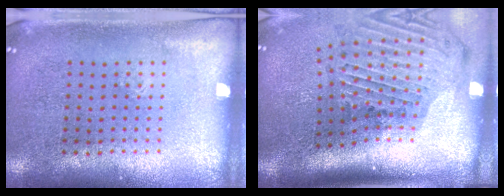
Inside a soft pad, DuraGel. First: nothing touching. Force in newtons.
{"total": 2.9, "press": 2.1, "slide": 2.0}